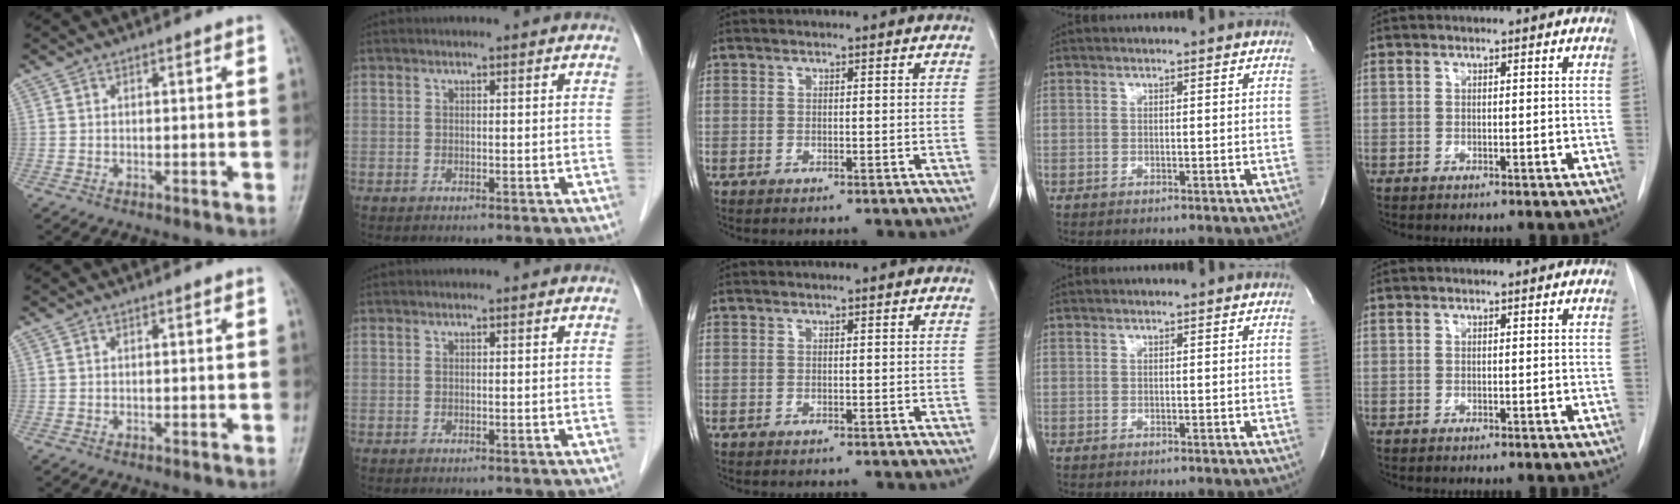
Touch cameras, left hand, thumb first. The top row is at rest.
{}